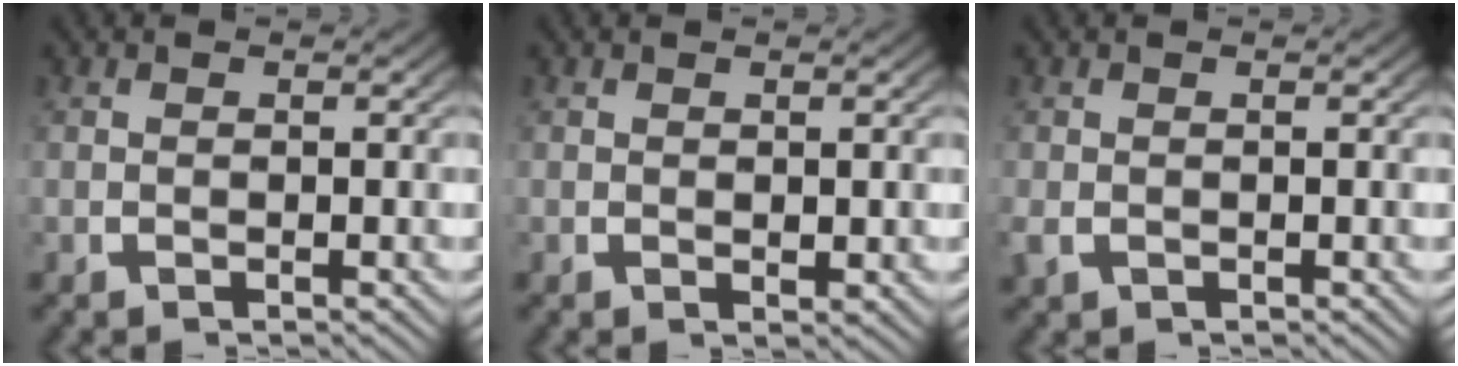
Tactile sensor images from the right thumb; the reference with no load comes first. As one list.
[{"total": 0.6, "force": [0.3, 0.4, 0.4], "torque": [-0.002, -0.005, 0.010]}, {"total": 1.1, "force": [-0.4, 0.9, 0.5], "torque": [-0.016, -0.008, -0.002]}]